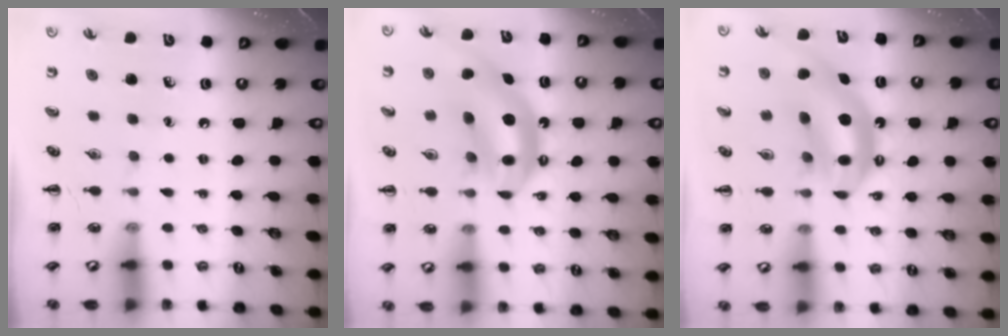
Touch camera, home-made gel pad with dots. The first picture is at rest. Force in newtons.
{"total": 11.4, "press": 10.9, "slide": 3.2}
{"total": 11.4, "press": 10.9, "slide": 3.2}